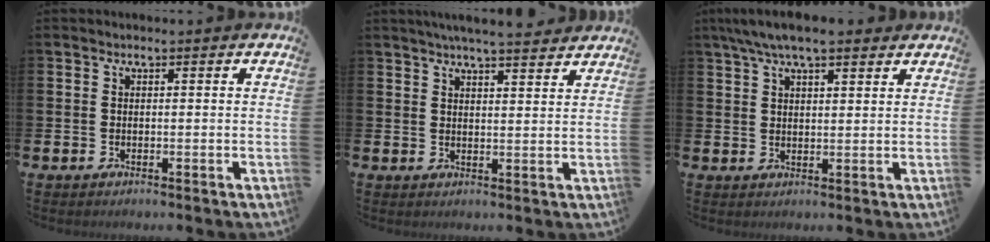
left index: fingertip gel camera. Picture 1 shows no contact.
{"total": 4.8, "force": [4.7, -0.1, 1.3], "torque": [-0.026, -0.019, 0.083]}
{"total": 6.0, "force": [5.0, 1.5, 3.0], "torque": [-0.065, -0.008, 0.092]}